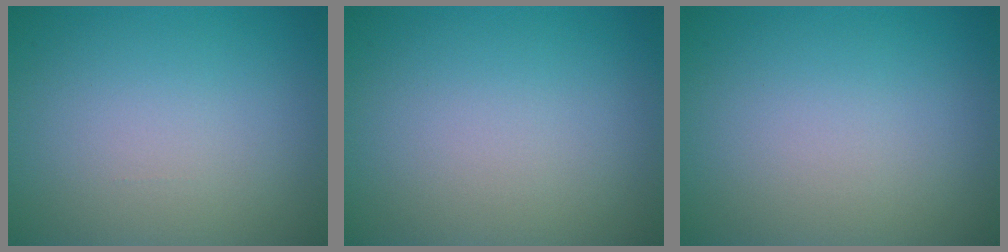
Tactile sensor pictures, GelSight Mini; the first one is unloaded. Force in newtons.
{"total": 0.0}
{"total": 0.0}